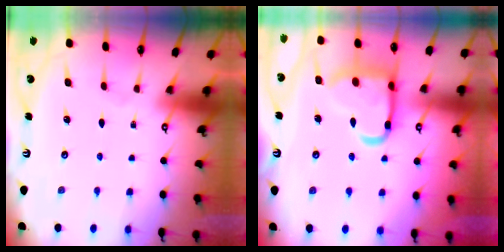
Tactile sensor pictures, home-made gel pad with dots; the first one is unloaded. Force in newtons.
{"total": 17.4, "press": 17.3, "slide": 1.6}